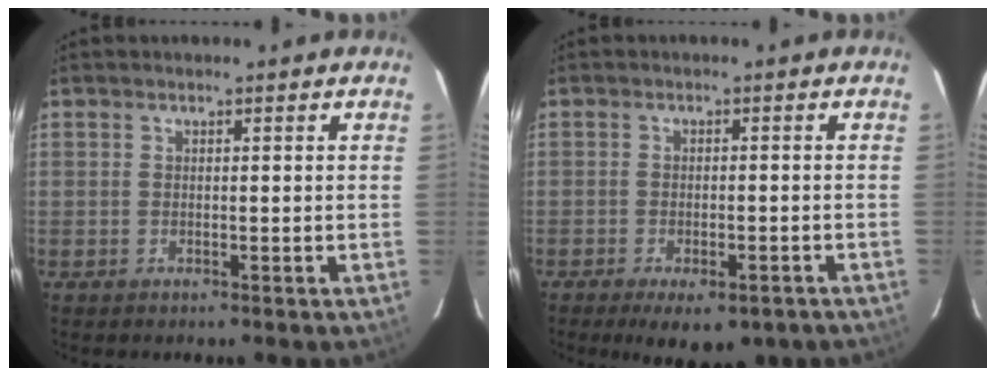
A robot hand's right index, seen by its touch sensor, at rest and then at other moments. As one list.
[{"total": 9.2, "force": [-6.3, 3.6, 5.7], "torque": [-0.111, -0.022, -0.082]}]